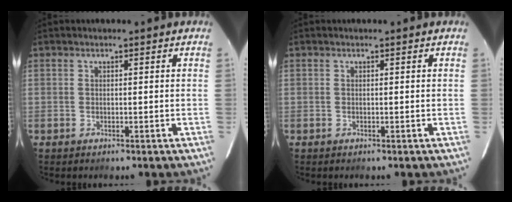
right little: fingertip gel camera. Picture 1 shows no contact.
{"total": 0.0}